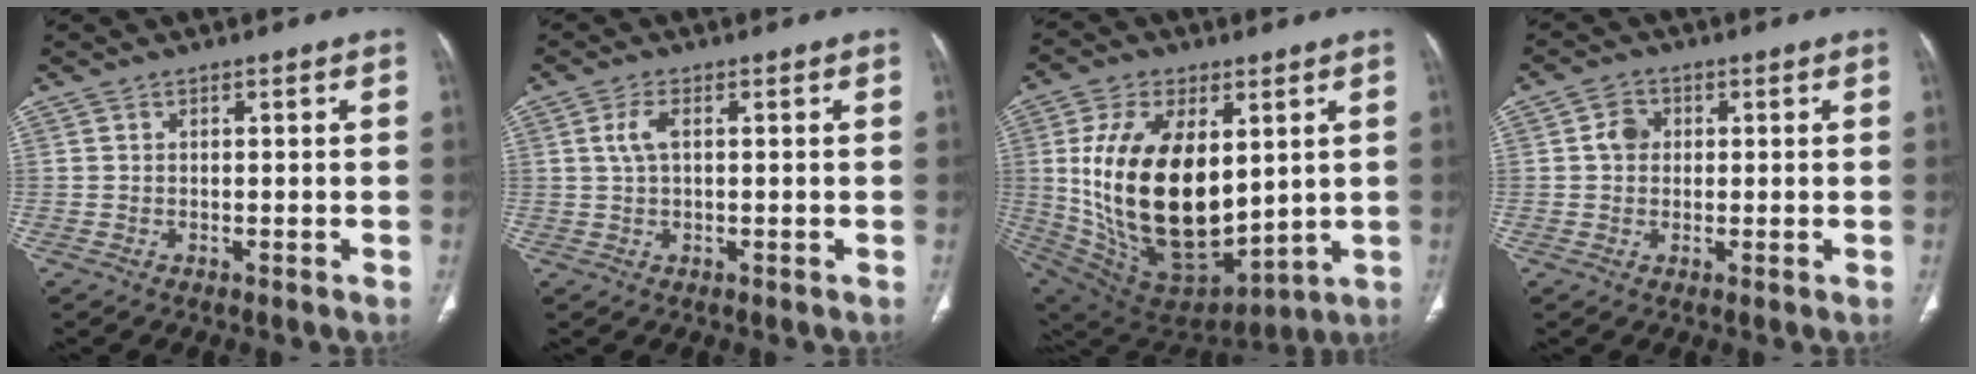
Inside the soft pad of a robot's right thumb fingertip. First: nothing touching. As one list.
[{"total": 3.0, "force": [0.7, 1.3, 2.7], "torque": [-0.067, 0.008, 0.014]}, {"total": 26.1, "force": [3.1, 14.5, 21.4], "torque": [-0.382, -0.038, 0.080]}, {"total": 3.6, "force": [0.5, 3.0, 1.8], "torque": [-0.018, 0.007, 0.005]}]